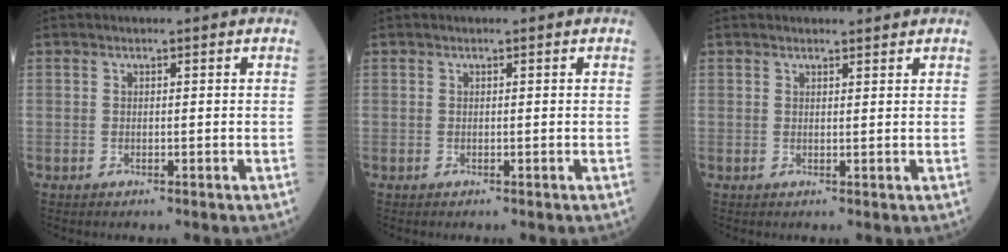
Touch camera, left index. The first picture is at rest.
{"total": 0.0}
{"total": 1.3, "force": [1.3, 0.2, 0.0], "torque": [-0.010, 0.001, 0.019]}